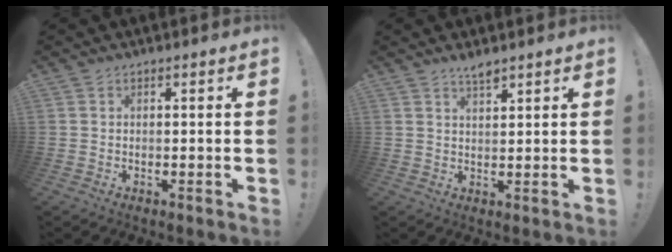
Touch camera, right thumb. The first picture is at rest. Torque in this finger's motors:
{"motor_torque": [0.01, 0.31, 0.36, 0.18, 0.00]}